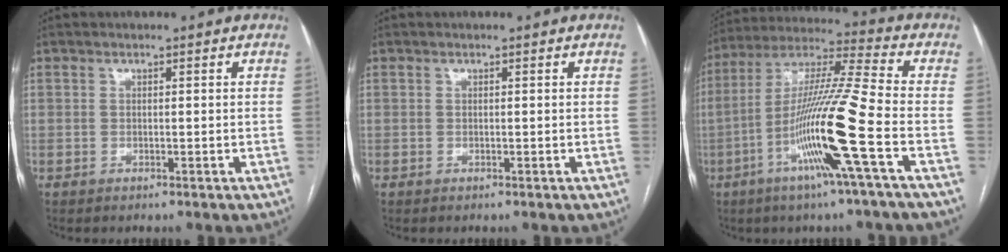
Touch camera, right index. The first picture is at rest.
{"total": 0.0}
{"total": 16.9, "force": [-5.6, -1.5, 15.9], "torque": [-0.306, -0.011, -0.114]}